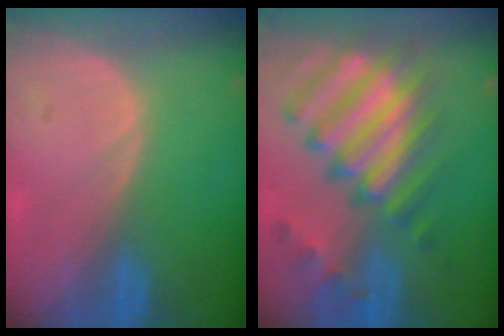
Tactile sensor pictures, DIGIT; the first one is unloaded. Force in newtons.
{"total": 12.3, "press": 10.6, "slide": 6.3}